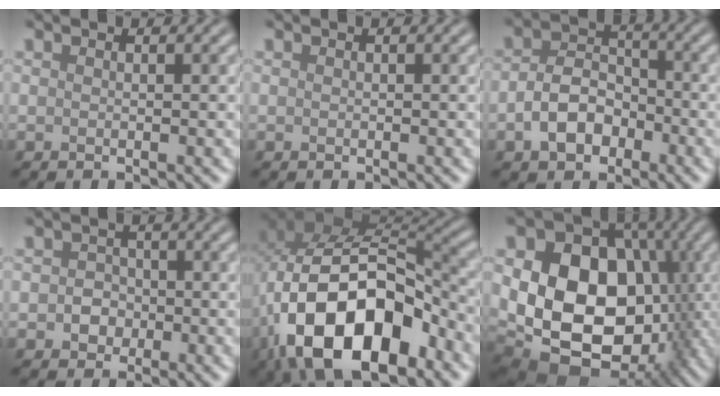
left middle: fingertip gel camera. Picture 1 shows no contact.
{"total": 0.0}
{"total": 4.7, "force": [-1.9, 3.3, 2.8], "torque": [-0.052, 0.003, -0.038]}
{"total": 2.1, "force": [-0.4, 1.9, 0.8], "torque": [-0.003, -0.001, -0.014]}
{"total": 16.1, "force": [-5.4, 9.4, 11.9], "torque": [-0.198, -0.020, -0.092]}
{"total": 17.0, "force": [-0.3, 12.9, 11.1], "torque": [-0.170, -0.016, 0.004]}